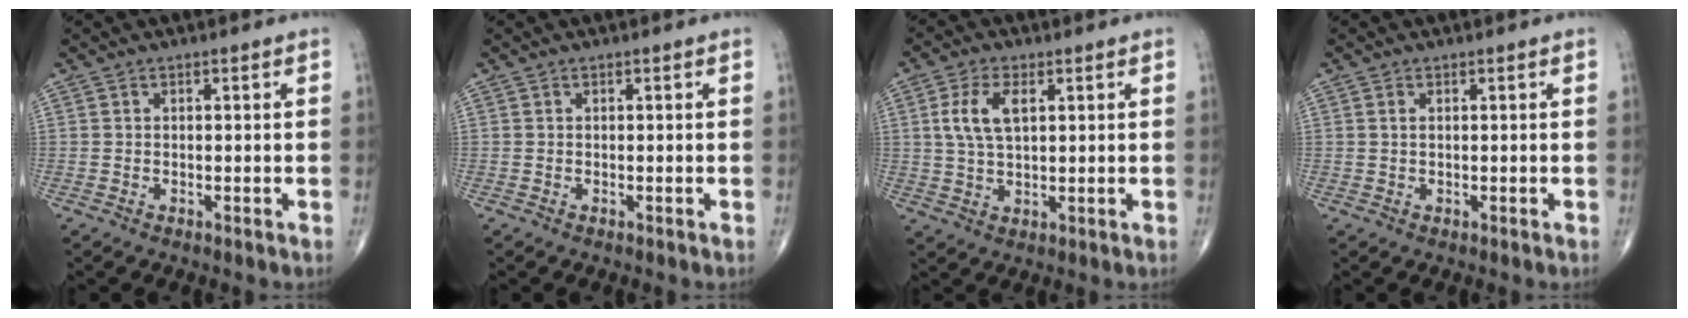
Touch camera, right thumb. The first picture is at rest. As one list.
[{"total": 0.0}, {"total": 6.9, "force": [2.0, 3.4, 5.7], "torque": [-0.121, -0.001, 0.042]}, {"total": 0.7, "force": [0.3, 0.3, 0.6], "torque": [-0.015, 0.003, 0.007]}]